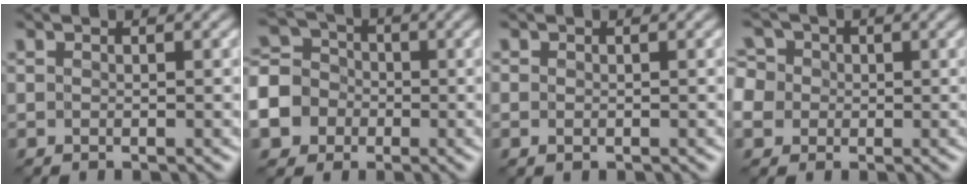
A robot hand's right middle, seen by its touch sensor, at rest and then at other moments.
{"total": 9.0, "force": [-3.4, 8.0, 2.2], "torque": [-0.061, -0.016, -0.082]}
{"total": 0.0}
{"total": 8.4, "force": [-1.9, 7.7, 2.8], "torque": [-0.070, 0.015, -0.077]}